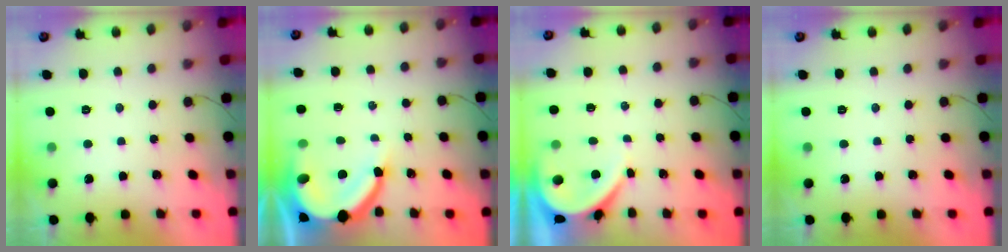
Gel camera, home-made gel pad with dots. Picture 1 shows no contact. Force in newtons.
{"total": 10.1, "press": 10.0, "slide": 1.0}
{"total": 3.9, "press": 3.8, "slide": 0.5}
{"total": 0.0}